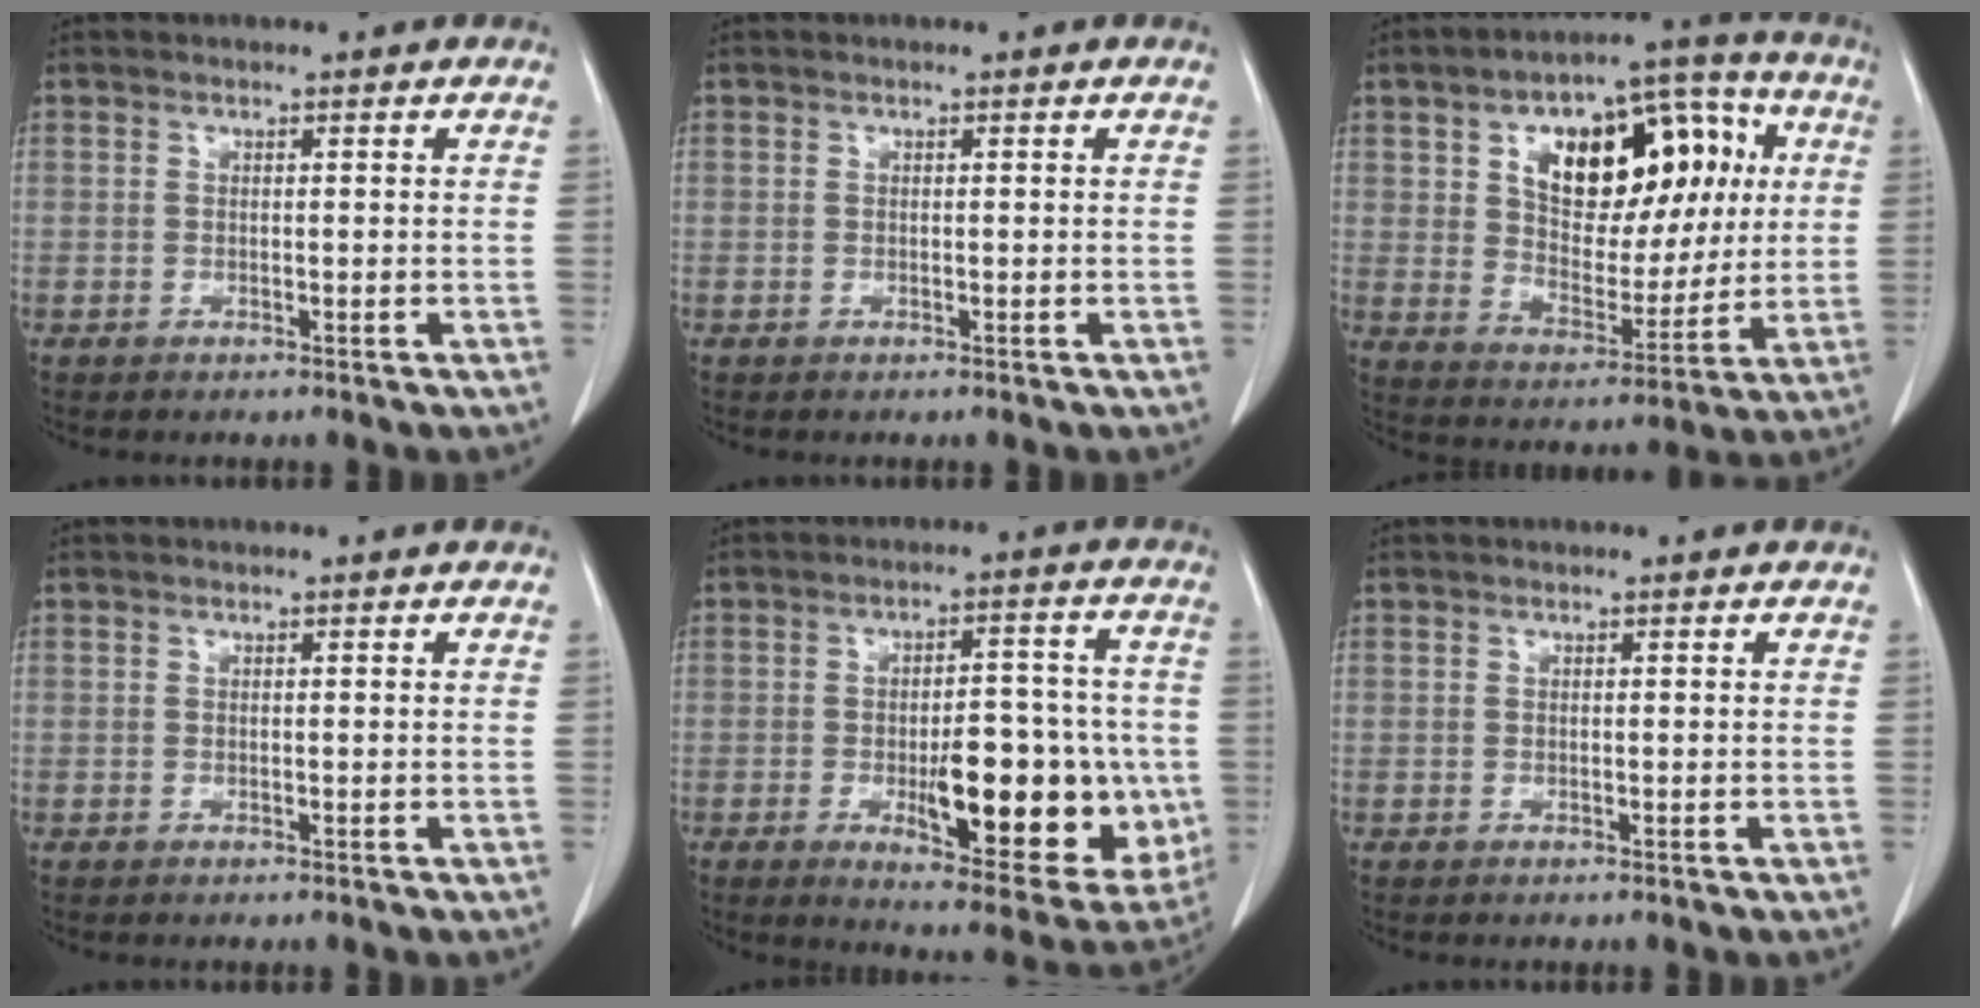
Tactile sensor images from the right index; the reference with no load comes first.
{"total": 0.0}
{"total": 19.5, "force": [5.6, 10.6, 15.4], "torque": [-0.230, 0.044, 0.090]}
{"total": 0.0}
{"total": 17.8, "force": [-3.6, 6.1, 16.3], "torque": [-0.182, 0.006, -0.030]}
{"total": 0.0}